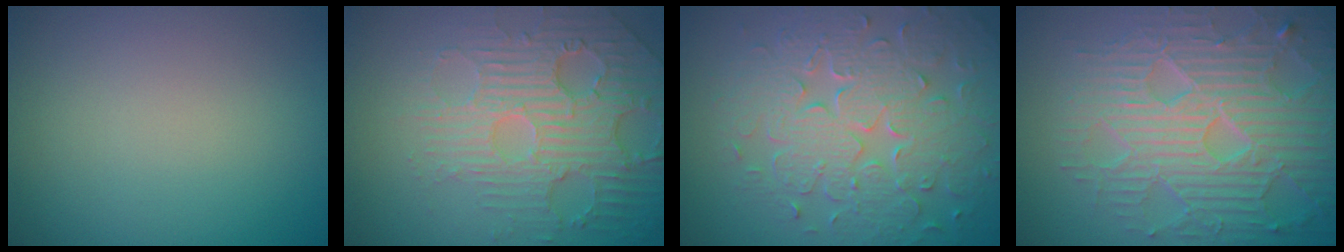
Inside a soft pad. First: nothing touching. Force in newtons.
{"total": 4.8, "press": 4.3, "slide": 2.1}
{"total": 8.1, "press": 5.9, "slide": 5.6}
{"total": 8.2, "press": 6.0, "slide": 5.6}